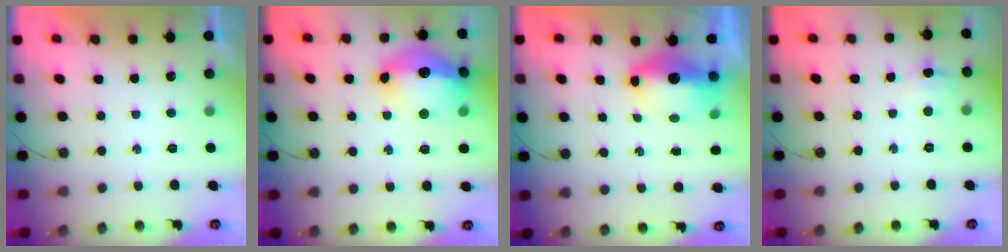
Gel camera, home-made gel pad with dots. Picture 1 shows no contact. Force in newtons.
{"total": 18.1, "press": 18.1, "slide": 1.8}
{"total": 7.8, "press": 7.7, "slide": 0.8}
{"total": 4.2, "press": 4.2, "slide": 0.3}